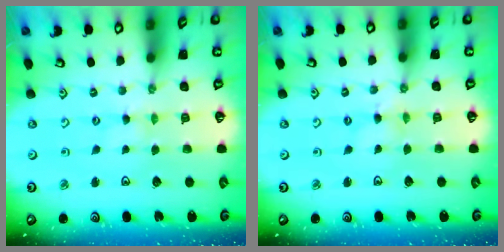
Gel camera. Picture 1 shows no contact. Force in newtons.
{"total": 0.0}